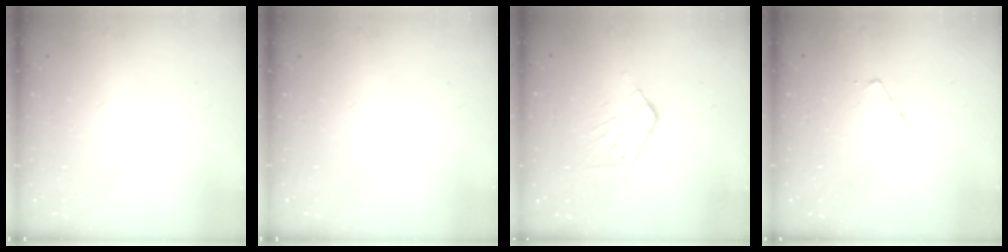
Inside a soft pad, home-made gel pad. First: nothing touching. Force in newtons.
{"total": 0.0}
{"total": 6.2, "press": 6.2, "slide": 0.5}
{"total": 3.8, "press": 3.8, "slide": 0.3}